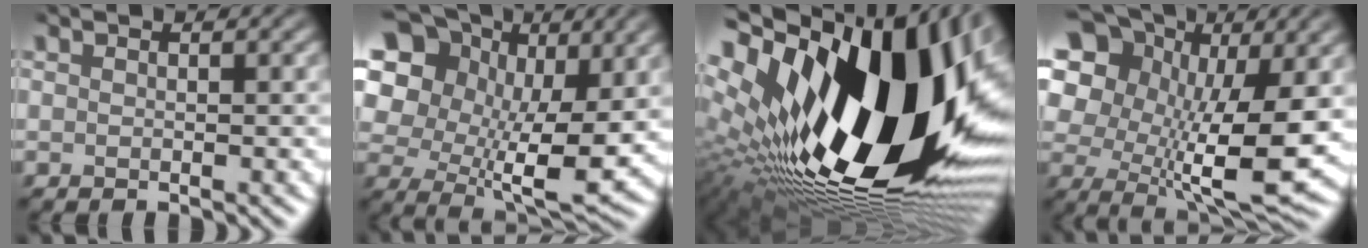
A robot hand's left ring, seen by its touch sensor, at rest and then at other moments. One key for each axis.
{"total": 16.0, "fx": 6.3, "fy": 10.3, "fz": 10.4, "tx": -0.205, "ty": 0.027, "tz": 0.117}
{"total": 22.4, "fx": 2.8, "fy": 11.6, "fz": 19.0, "tx": -0.351, "ty": -0.014, "tz": 0.041}
{"total": 15.4, "fx": 5.2, "fy": 8.7, "fz": 11.5, "tx": -0.204, "ty": 0.023, "tz": 0.089}